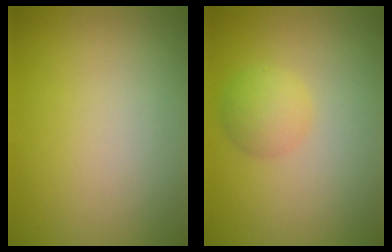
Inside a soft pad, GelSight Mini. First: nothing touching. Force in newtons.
{"total": 2.1, "press": 2.1, "slide": 0.1}